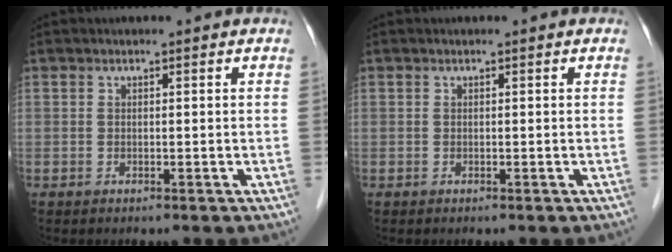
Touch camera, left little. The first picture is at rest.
{"total": 0.0}